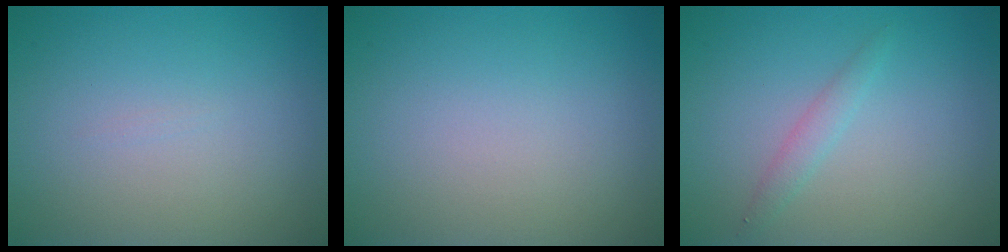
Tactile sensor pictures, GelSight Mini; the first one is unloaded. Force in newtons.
{"total": 0.0}
{"total": 1.2, "press": 1.2, "slide": 0.1}